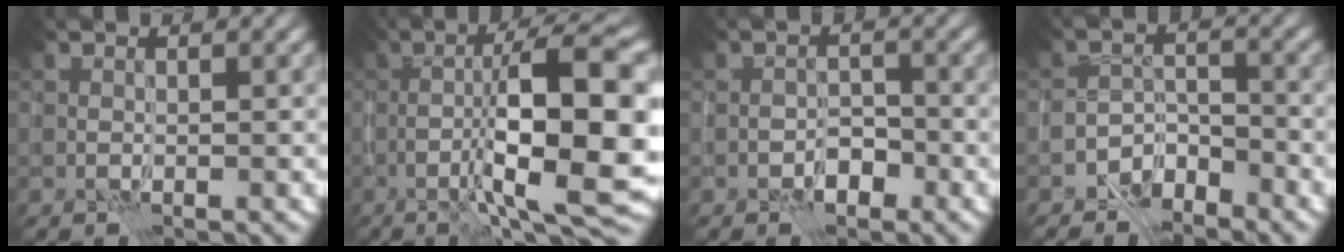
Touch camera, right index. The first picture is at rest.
{"total": 13.0, "force": [-1.5, 3.1, 12.5], "torque": [-0.192, 0.010, -0.026]}
{"total": 2.1, "force": [-1.3, 1.2, 1.2], "torque": [-0.015, 0.009, -0.024]}
{"total": 3.7, "force": [-3.2, 1.5, 1.0], "torque": [-0.011, 0.007, -0.066]}